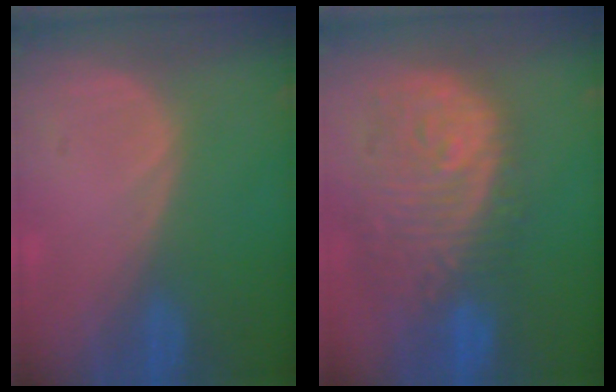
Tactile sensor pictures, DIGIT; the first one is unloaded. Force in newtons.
{"total": 12.2, "press": 10.9, "slide": 5.6}